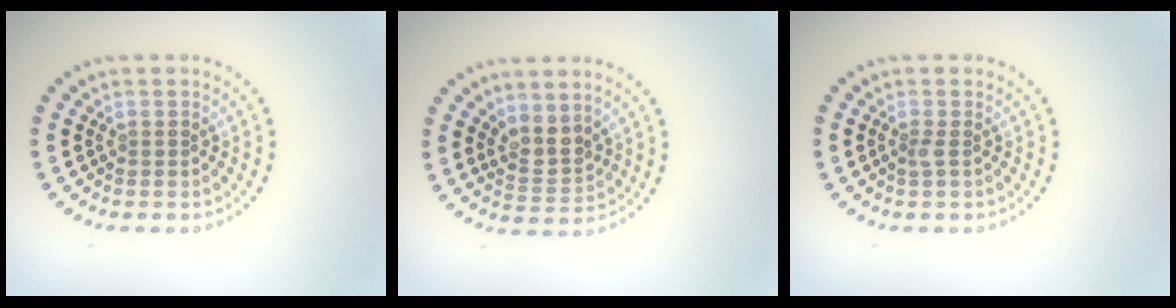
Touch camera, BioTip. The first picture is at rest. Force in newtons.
{"total": 2.5, "press": 2.0, "slide": 1.6}
{"total": 0.7, "press": 0.5, "slide": 0.4}